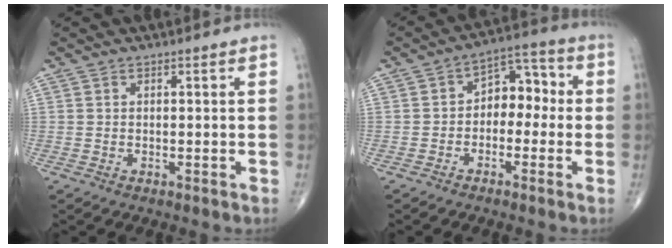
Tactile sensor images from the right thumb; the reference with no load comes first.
{"total": 7.8, "force": [-0.9, 5.4, 5.5], "torque": [-0.042, 0.041, -0.031]}